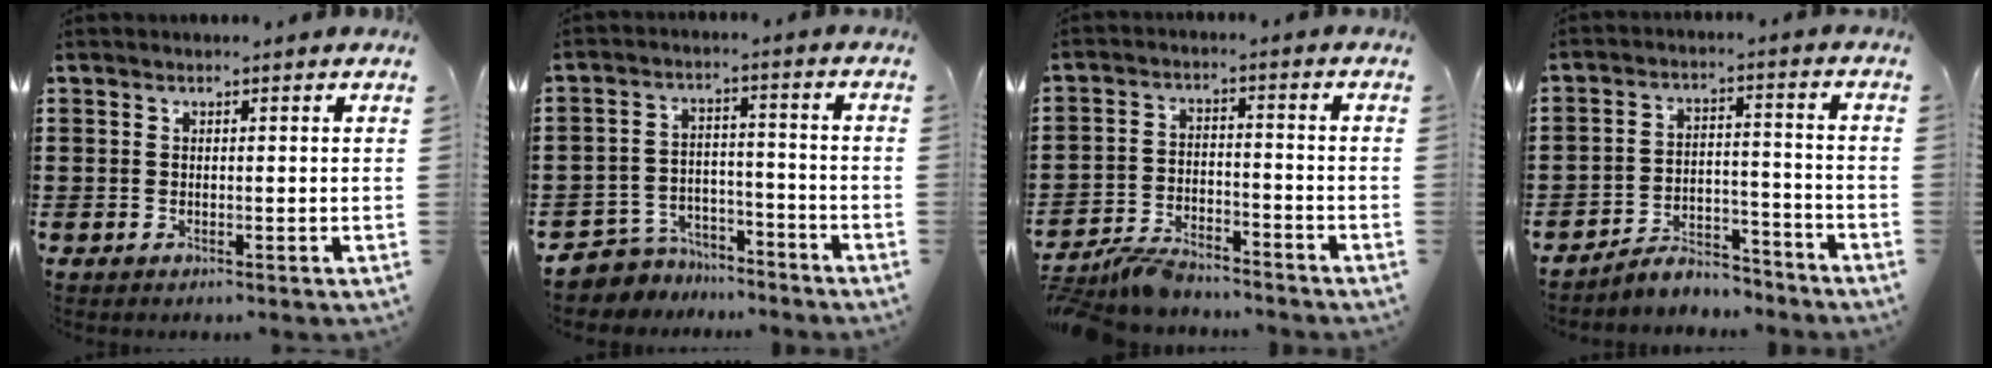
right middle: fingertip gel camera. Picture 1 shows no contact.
{"total": 5.7, "force": [-5.5, 1.4, -0.1], "torque": [-0.009, 0.012, -0.116]}
{"total": 5.3, "force": [-4.9, 1.1, 1.5], "torque": [-0.047, -0.001, -0.101]}
{"total": 5.8, "force": [-5.6, 1.2, 0.9], "torque": [-0.013, 0.014, -0.110]}